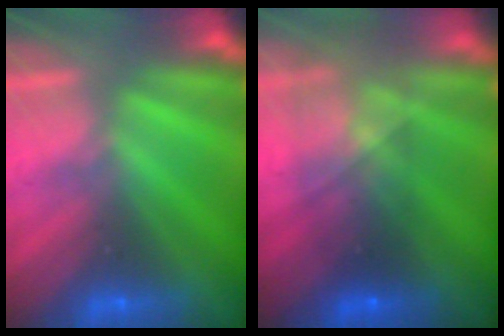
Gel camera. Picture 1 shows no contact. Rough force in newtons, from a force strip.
{"total": 7.4}